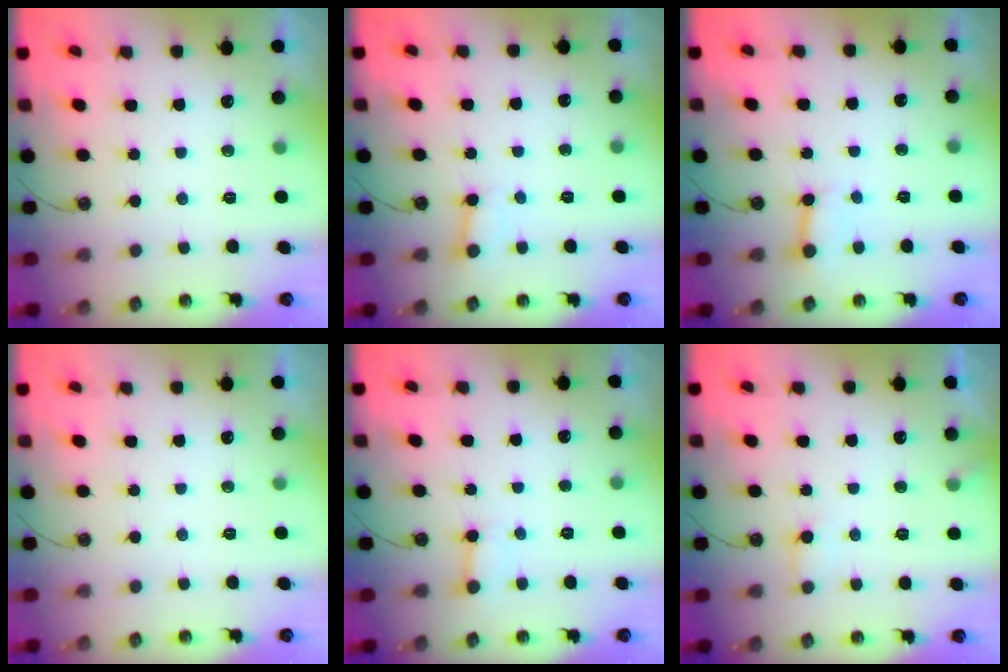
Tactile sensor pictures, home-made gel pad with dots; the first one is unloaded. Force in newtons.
{"total": 2.3, "press": 2.3, "slide": 0.1}
{"total": 4.9, "press": 4.9, "slide": 0.5}
{"total": 0.0}
{"total": 2.6, "press": 2.6, "slide": 0.2}
{"total": 5.4, "press": 5.4, "slide": 0.5}